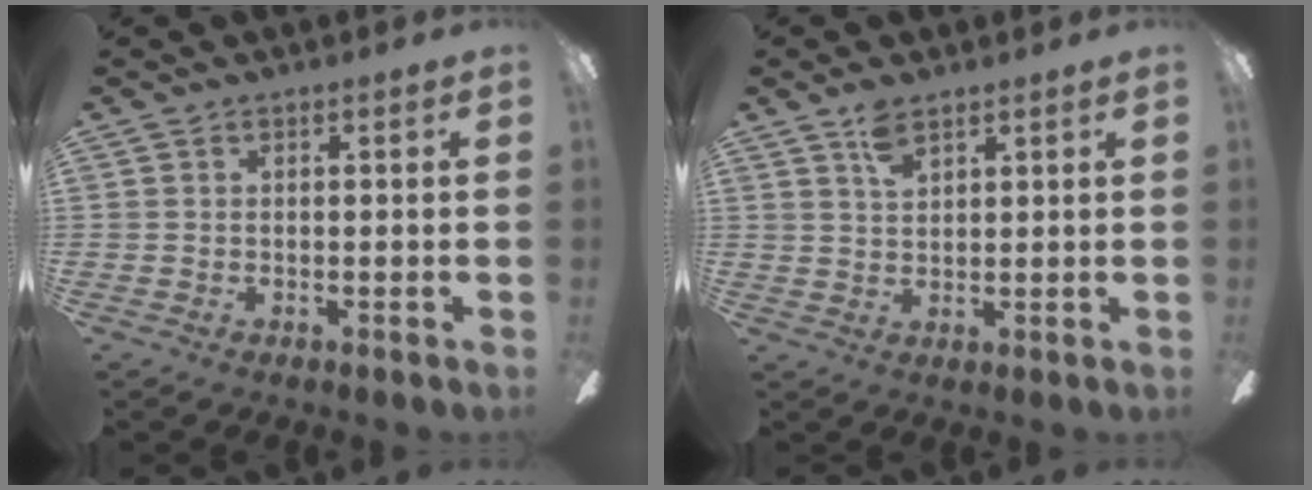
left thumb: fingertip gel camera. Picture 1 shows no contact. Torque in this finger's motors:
{"motor_torque": [0.46, 0.12, 0.35, -0.54, 0.05]}